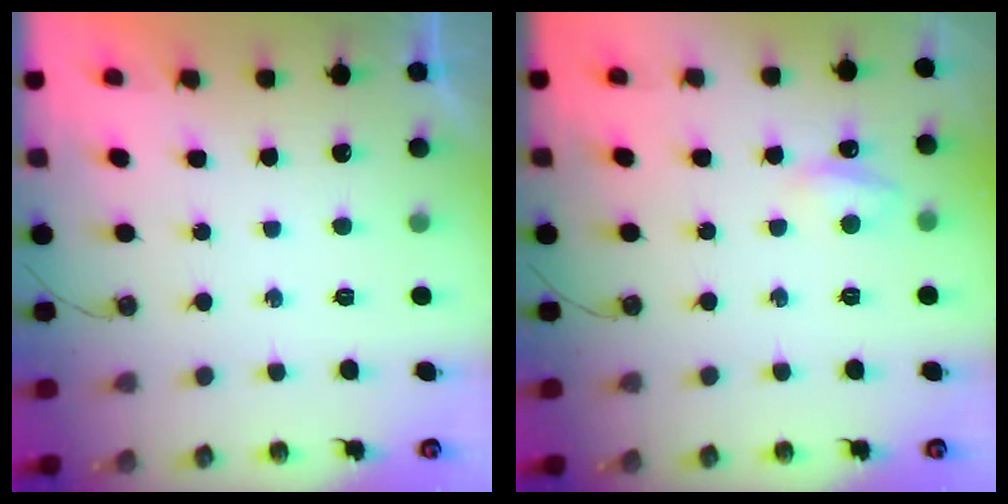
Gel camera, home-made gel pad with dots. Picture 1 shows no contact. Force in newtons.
{"total": 6.7, "press": 6.6, "slide": 0.8}